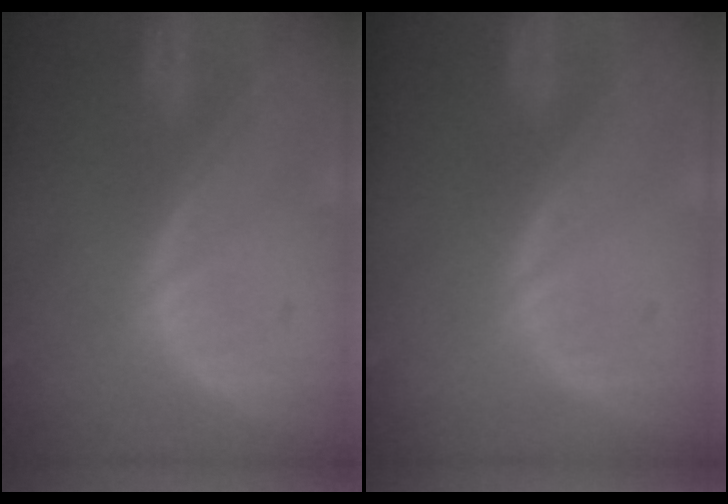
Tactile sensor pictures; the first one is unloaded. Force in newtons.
{"total": 0.0}